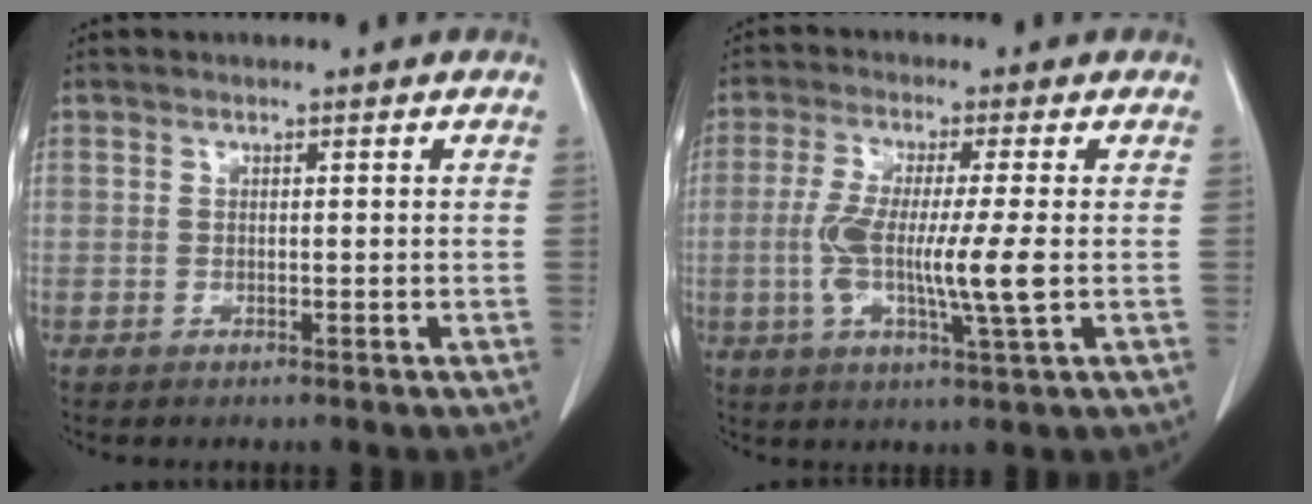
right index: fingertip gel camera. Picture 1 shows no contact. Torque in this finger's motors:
{"motor_torque": [0.91, -0.31, 0.68, 0.18]}